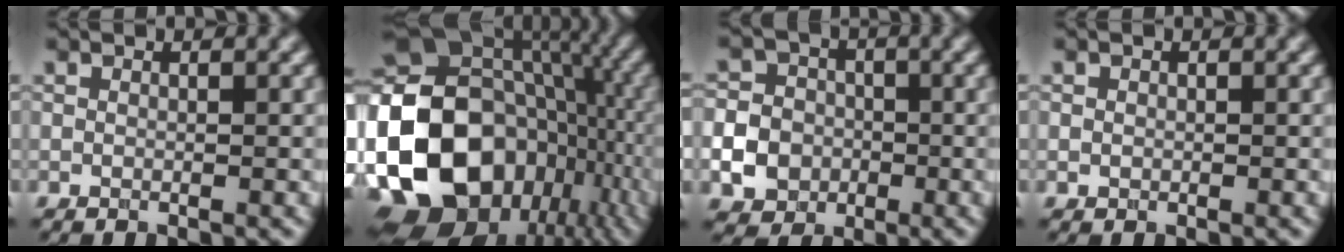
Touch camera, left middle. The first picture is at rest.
{"total": 20.2, "force": [-4.4, 15.9, 11.7], "torque": [-0.260, -0.006, -0.071]}
{"total": 6.7, "force": [-2.1, 5.9, 2.3], "torque": [-0.043, -0.009, -0.059]}
{"total": 0.5, "force": [0.0, 0.5, 0.1], "torque": [0.004, -0.003, 0.000]}